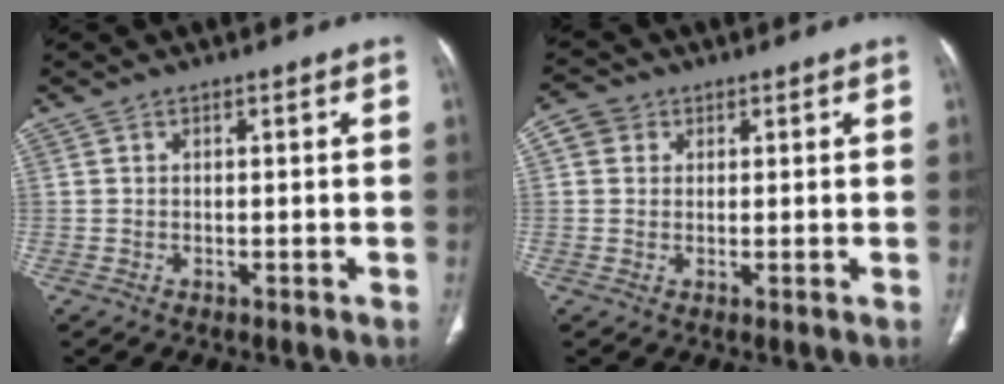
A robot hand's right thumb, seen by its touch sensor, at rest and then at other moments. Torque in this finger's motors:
{"motor_torque": [1.20, 1.12, 0.21, -0.25, 0.07]}